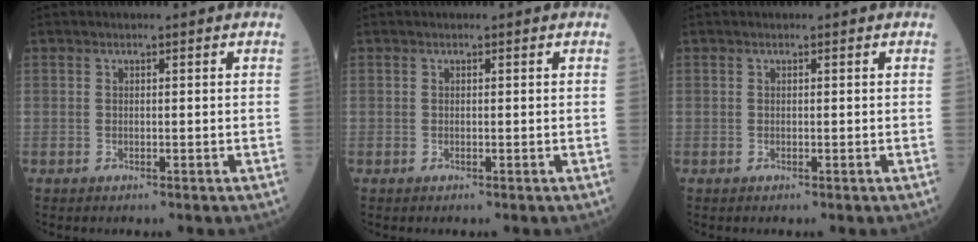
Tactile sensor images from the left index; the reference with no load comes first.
{"total": 0.0}
{"total": 0.0}